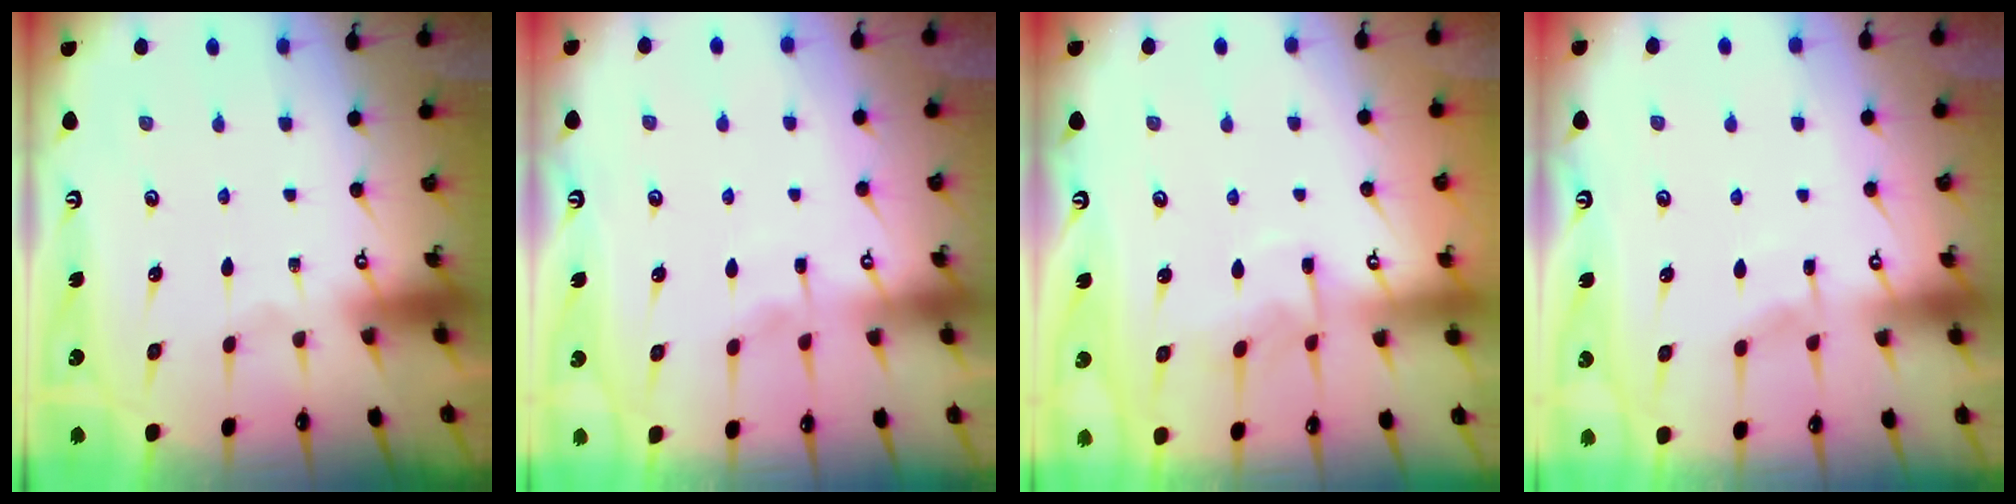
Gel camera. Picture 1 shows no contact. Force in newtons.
{"total": 1.7, "press": 1.7, "slide": 0.4}
{"total": 5.6, "press": 5.5, "slide": 0.7}
{"total": 4.7, "press": 4.7, "slide": 0.6}